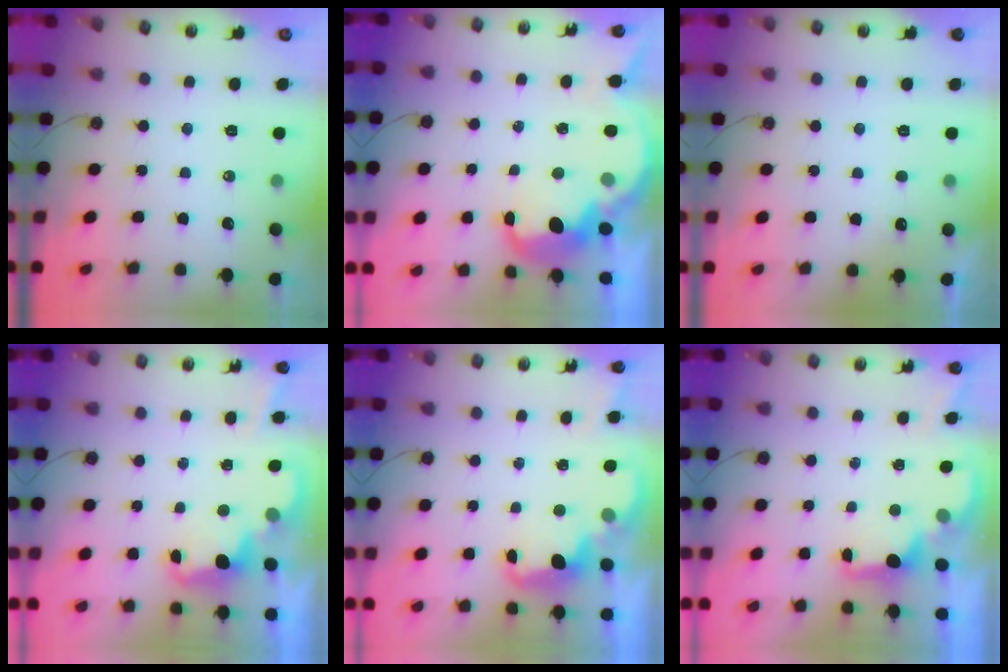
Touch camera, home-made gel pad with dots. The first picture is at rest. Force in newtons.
{"total": 9.3, "press": 9.3, "slide": 0.6}
{"total": 3.1, "press": 2.9, "slide": 1.0}
{"total": 2.5, "press": 2.5, "slide": 0.6}
{"total": 2.8, "press": 2.7, "slide": 0.7}
{"total": 1.8, "press": 1.6, "slide": 0.7}